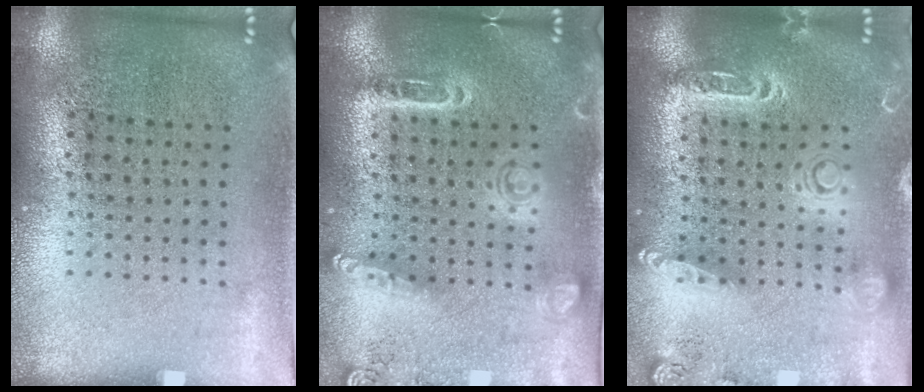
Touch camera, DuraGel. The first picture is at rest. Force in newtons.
{"total": 1.5, "press": 1.4, "slide": 0.4}
{"total": 2.0, "press": 1.9, "slide": 0.5}